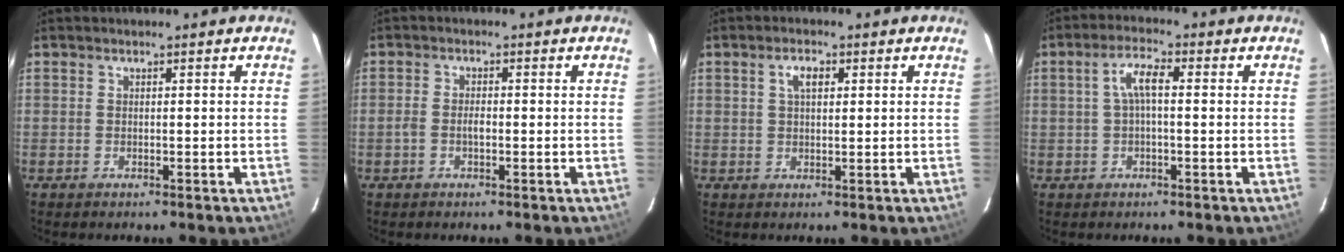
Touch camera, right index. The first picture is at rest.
{"total": 1.9, "force": [-0.8, 0.8, 1.5], "torque": [-0.032, 0.006, -0.016]}
{"total": 3.1, "force": [1.1, 1.6, 2.5], "torque": [-0.045, 0.010, 0.020]}
{"total": 4.5, "force": [0.3, 1.4, 4.3], "torque": [-0.084, 0.014, 0.007]}